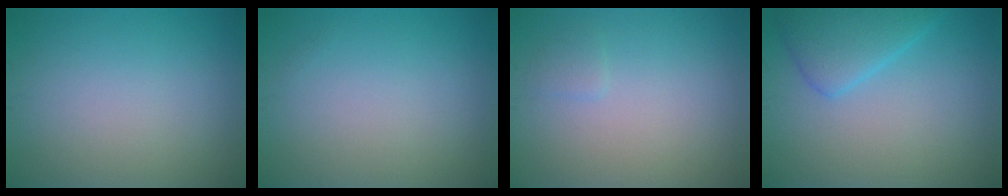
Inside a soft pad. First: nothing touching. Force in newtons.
{"total": 0.0}
{"total": 0.8, "press": 0.8, "slide": 0.1}
{"total": 3.8, "press": 3.8, "slide": 0.3}